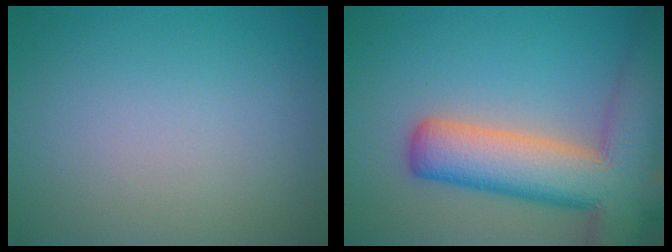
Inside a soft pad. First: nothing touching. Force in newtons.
{"total": 11.5, "press": 11.5, "slide": 0.7}